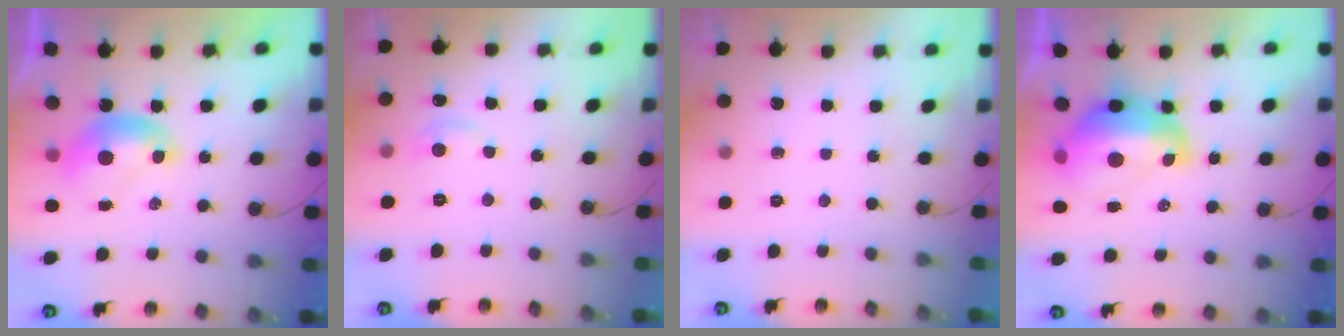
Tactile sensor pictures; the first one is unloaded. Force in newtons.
{"total": 1.0, "press": 0.6, "slide": 0.9}
{"total": 0.0}
{"total": 6.7, "press": 6.6, "slide": 1.4}